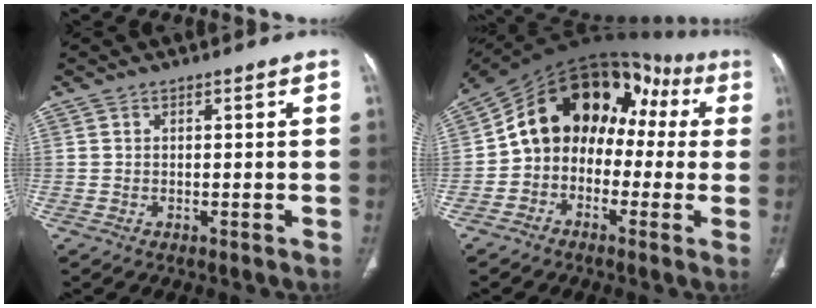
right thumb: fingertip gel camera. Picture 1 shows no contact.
{"total": 17.5, "force": [0.9, 13.0, 11.6], "torque": [-0.128, 0.073, 0.000]}